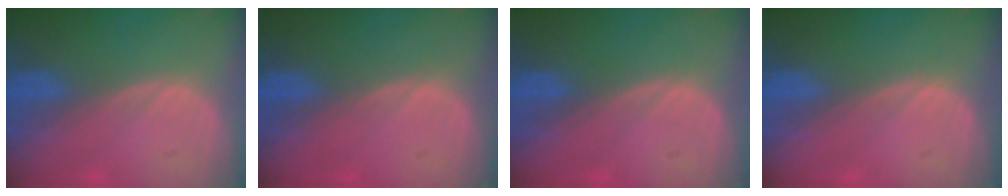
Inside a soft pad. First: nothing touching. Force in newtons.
{"total": 0.0}
{"total": 0.0}
{"total": 0.0}